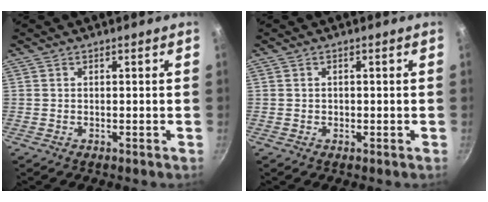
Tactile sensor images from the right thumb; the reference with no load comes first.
{"total": 0.6, "force": [-0.1, 0.6, 0.1], "torque": [0.002, 0.002, -0.001]}